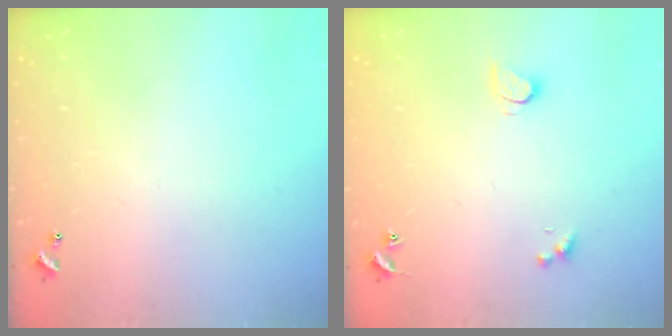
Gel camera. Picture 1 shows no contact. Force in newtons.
{"total": 1.4, "press": 1.4, "slide": 0.4}